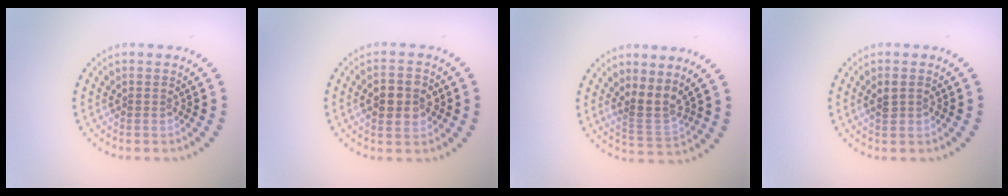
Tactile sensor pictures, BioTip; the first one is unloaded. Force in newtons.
{"total": 4.3, "press": 4.3, "slide": 0.2}
{"total": 2.7, "press": 2.0, "slide": 1.9}
{"total": 1.3, "press": 1.3, "slide": 0.1}